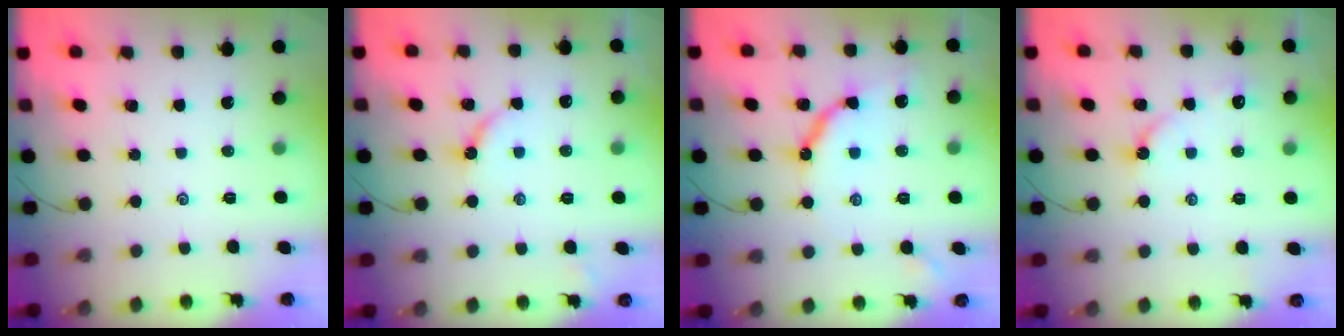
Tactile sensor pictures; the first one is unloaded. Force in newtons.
{"total": 5.1, "press": 5.0, "slide": 0.7}
{"total": 8.9, "press": 8.9, "slide": 0.7}
{"total": 4.3, "press": 4.3, "slide": 0.6}